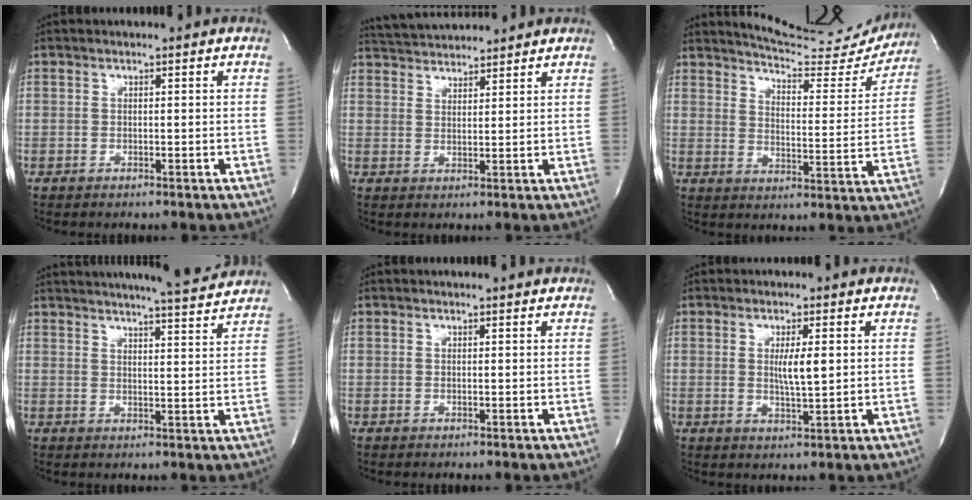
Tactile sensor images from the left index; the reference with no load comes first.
{"total": 8.2, "force": [8.0, 0.6, 1.9], "torque": [-0.043, 0.032, 0.131]}
{"total": 17.1, "force": [16.6, 2.4, 3.6], "torque": [-0.041, -0.061, 0.202]}
{"total": 12.1, "force": [11.2, 0.1, 4.5], "torque": [-0.073, -0.005, 0.140]}
{"total": 0.9, "force": [0.9, -0.2, 0.3], "torque": [-0.016, -0.002, 0.009]}
{"total": 3.7, "force": [0.6, 0.2, 3.7], "torque": [-0.069, -0.008, 0.012]}